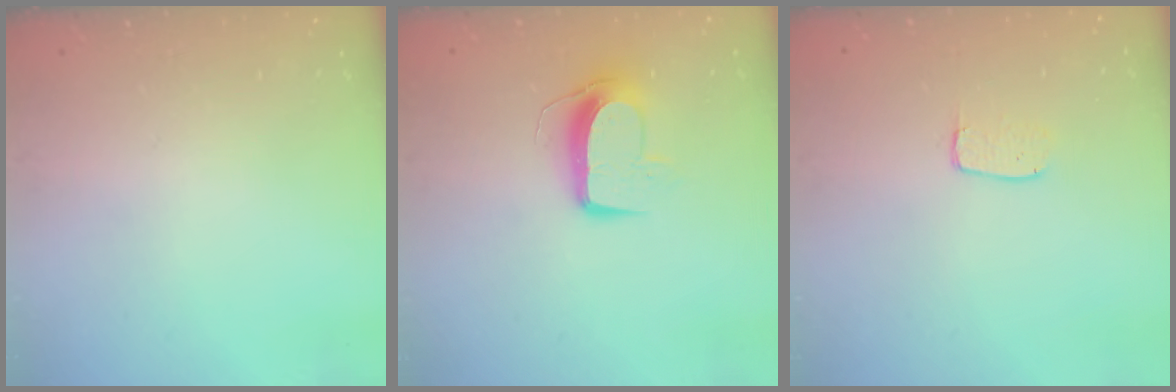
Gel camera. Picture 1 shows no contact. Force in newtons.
{"total": 9.8, "press": 9.7, "slide": 0.7}
{"total": 3.9, "press": 3.9, "slide": 0.3}